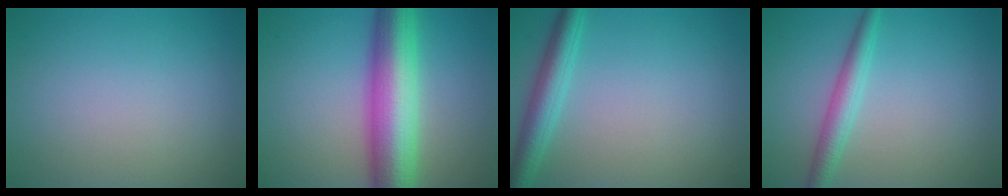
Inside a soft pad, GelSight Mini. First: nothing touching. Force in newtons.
{"total": 9.9, "press": 9.9, "slide": 0.1}
{"total": 3.6, "press": 3.6, "slide": 0.1}
{"total": 2.7, "press": 2.7, "slide": 0.1}